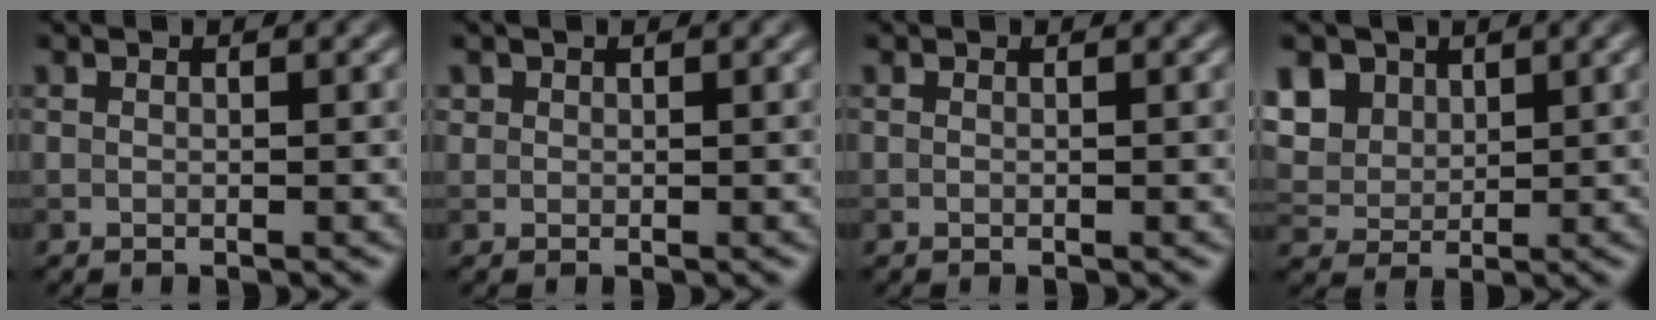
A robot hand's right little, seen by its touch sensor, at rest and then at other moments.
{"total": 0.6, "force": [0.4, 0.5, 0.0], "torque": [0.003, -0.002, 0.008]}
{"total": 0.0}
{"total": 6.8, "force": [3.4, 5.0, 3.2], "torque": [-0.102, 0.014, 0.060]}